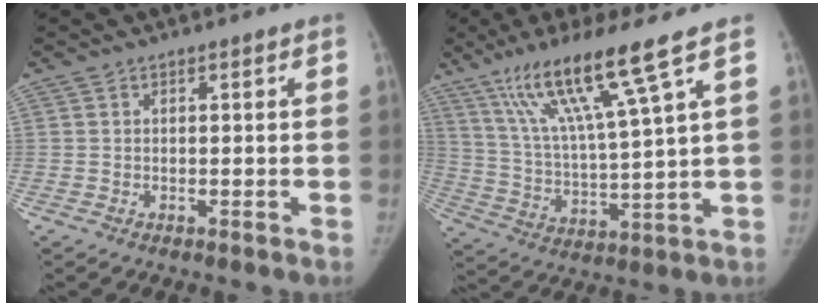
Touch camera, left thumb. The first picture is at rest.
{"total": 15.7, "force": [9.4, -0.2, 12.5], "torque": [-0.231, -0.039, 0.178]}